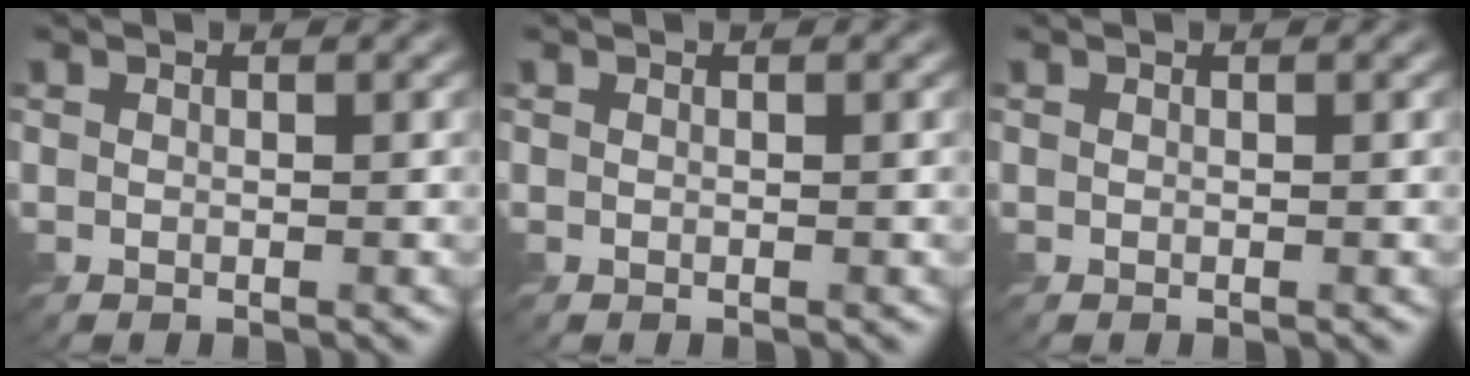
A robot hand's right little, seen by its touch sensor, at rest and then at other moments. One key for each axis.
{"total": 0.0}
{"total": 0.0}